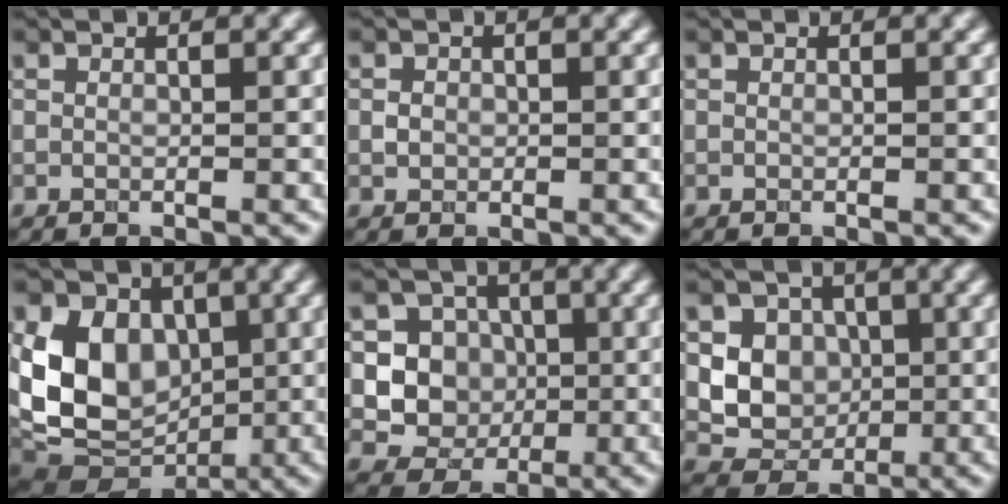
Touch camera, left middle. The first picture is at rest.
{"total": 0.9, "force": [-0.1, 0.8, 0.4], "torque": [-0.007, -0.003, -0.003]}
{"total": 0.0}
{"total": 10.7, "force": [0.7, 7.9, 7.1], "torque": [-0.125, -0.002, 0.008]}
{"total": 6.3, "force": [0.0, 5.9, 2.2], "torque": [-0.016, 0.005, -0.018]}
{"total": 5.8, "force": [0.6, 5.1, 2.7], "torque": [-0.031, 0.003, -0.001]}